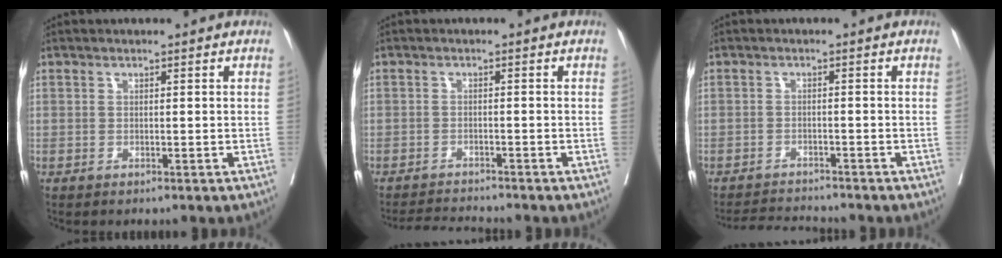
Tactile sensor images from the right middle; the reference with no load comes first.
{"total": 3.7, "force": [-3.6, -0.7, 0.1], "torque": [-0.001, -0.017, -0.063]}
{"total": 4.4, "force": [-4.4, -0.4, 0.2], "torque": [-0.002, -0.014, -0.075]}